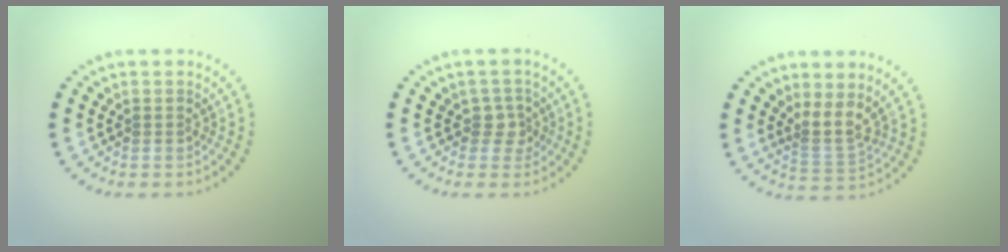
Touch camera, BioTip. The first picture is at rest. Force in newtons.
{"total": 1.7, "press": 1.4, "slide": 1.0}
{"total": 2.5, "press": 1.7, "slide": 1.9}